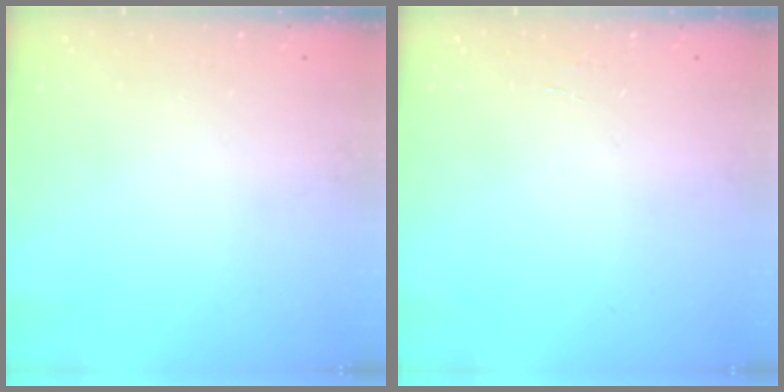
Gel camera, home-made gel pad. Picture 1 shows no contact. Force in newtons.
{"total": 1.3, "press": 1.3, "slide": 0.1}